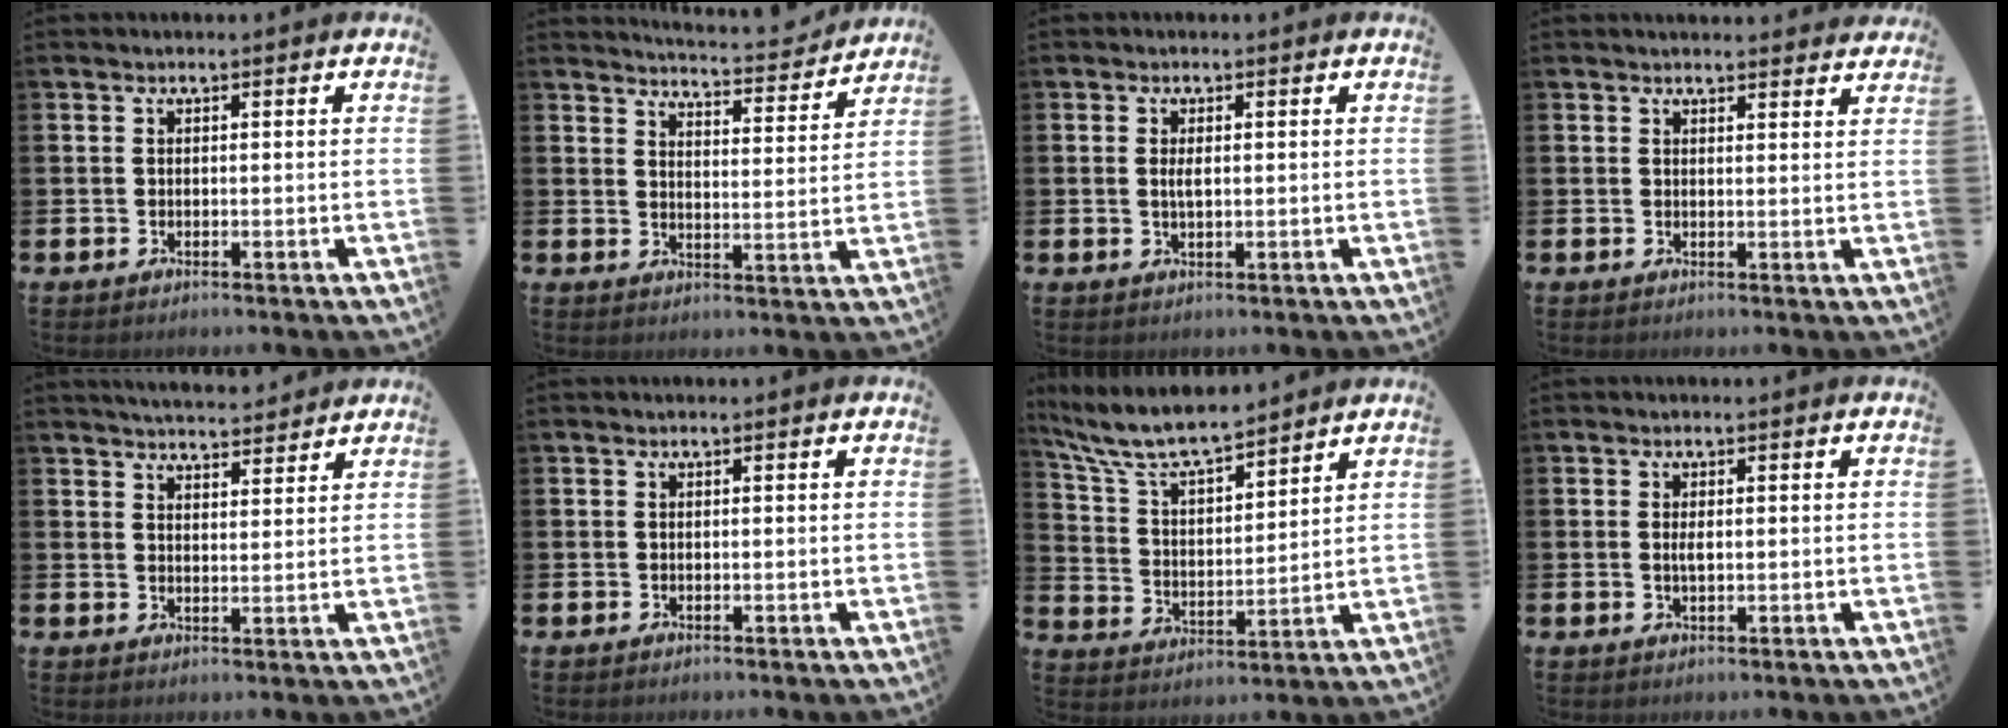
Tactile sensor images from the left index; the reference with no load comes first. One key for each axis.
{"total": 4.9, "fx": 4.9, "fy": 0.1, "fz": 0.3, "tx": -0.012, "ty": -0.044, "tz": 0.081}
{"total": 1.7, "fx": 0.3, "fy": 0.6, "fz": 1.5, "tx": -0.029, "ty": 0.002, "tz": 0.002}
{"total": 2.2, "fx": 2.2, "fy": 0.3, "fz": -0.1, "tx": 0.012, "ty": -0.016, "tz": 0.037}
{"total": 4.7, "fx": 4.7, "fy": 0.6, "fz": 0.2, "tx": -0.011, "ty": -0.025, "tz": 0.085}
{"total": 0.0}
{"total": 8.4, "fx": 7.8, "fy": 1.6, "fz": 2.9, "tx": -0.091, "ty": -0.045, "tz": 0.138}
{"total": 1.3, "fx": 0.2, "fy": 0.5, "fz": 1.2, "tx": -0.022, "ty": 0.002, "tz": 0.001}